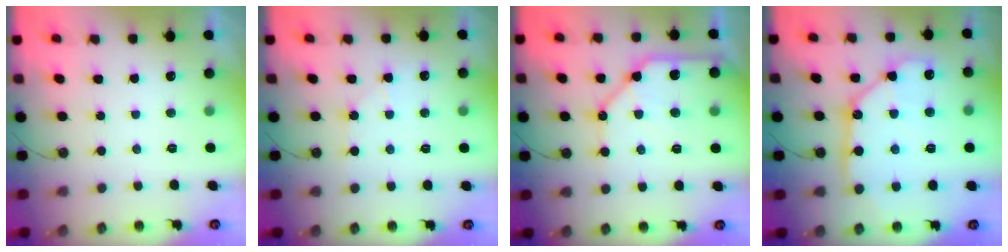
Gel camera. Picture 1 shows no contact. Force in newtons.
{"total": 5.5, "press": 5.4, "slide": 0.9}
{"total": 14.1, "press": 13.9, "slide": 1.8}
{"total": 13.4, "press": 13.3, "slide": 1.5}